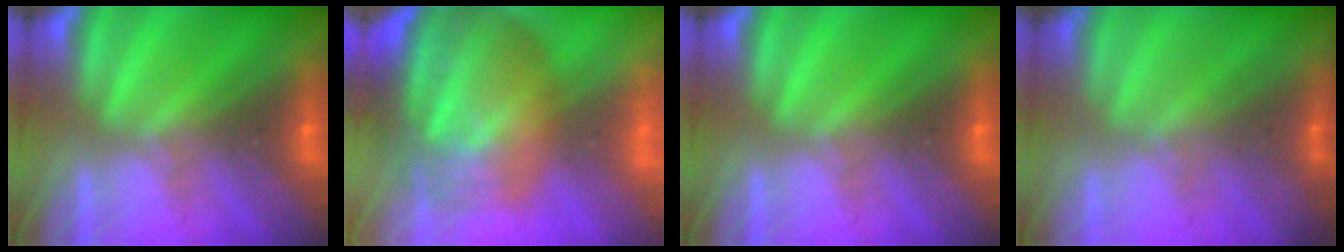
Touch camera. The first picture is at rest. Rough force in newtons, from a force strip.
{"total": 10.2}
{"total": 0.0}
{"total": 1.8}